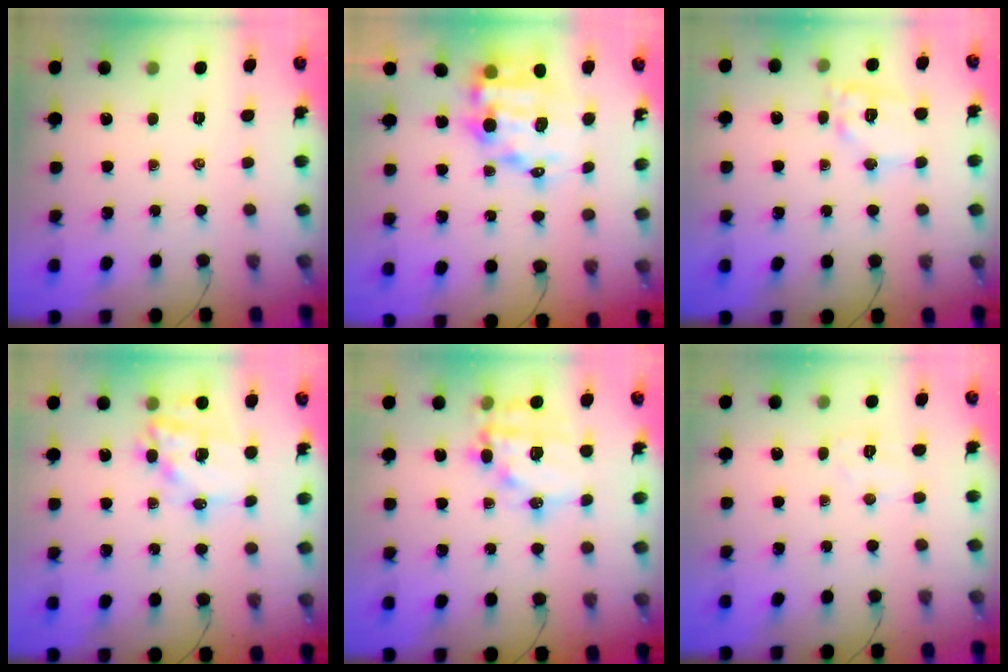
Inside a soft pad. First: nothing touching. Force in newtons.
{"total": 11.6, "press": 11.2, "slide": 3.3}
{"total": 11.1, "press": 11.1, "slide": 1.0}
{"total": 14.2, "press": 13.8, "slide": 3.3}
{"total": 15.0, "press": 14.6, "slide": 3.4}
{"total": 4.3, "press": 4.1, "slide": 1.0}